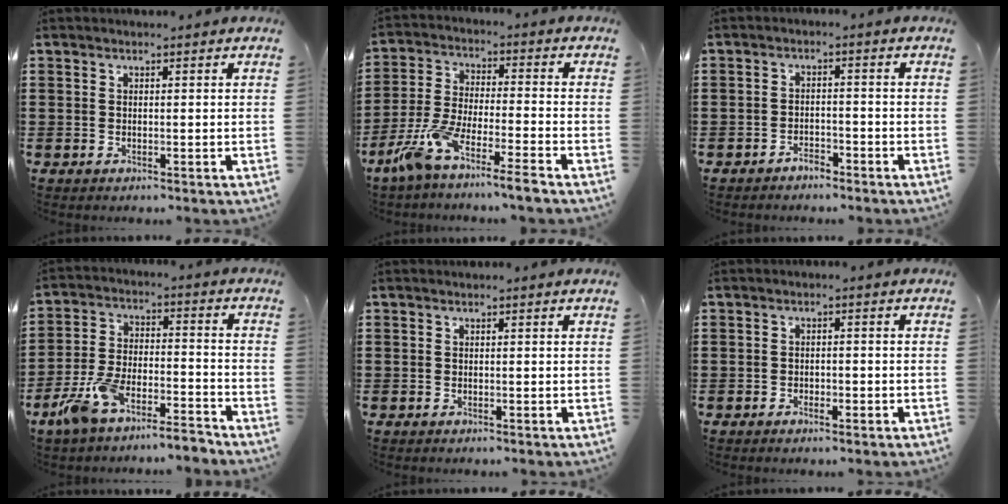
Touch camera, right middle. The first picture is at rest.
{"total": 8.0, "force": [-6.8, -0.3, 4.2], "torque": [-0.107, -0.013, -0.140]}
{"total": 2.0, "force": [-1.9, 0.5, 0.4], "torque": [-0.015, 0.001, -0.040]}
{"total": 7.9, "force": [-6.9, 1.0, 3.7], "torque": [-0.084, 0.003, -0.135]}
{"total": 0.0}
{"total": 1.1, "force": [-0.8, 0.4, 0.7], "torque": [-0.016, -0.002, -0.015]}